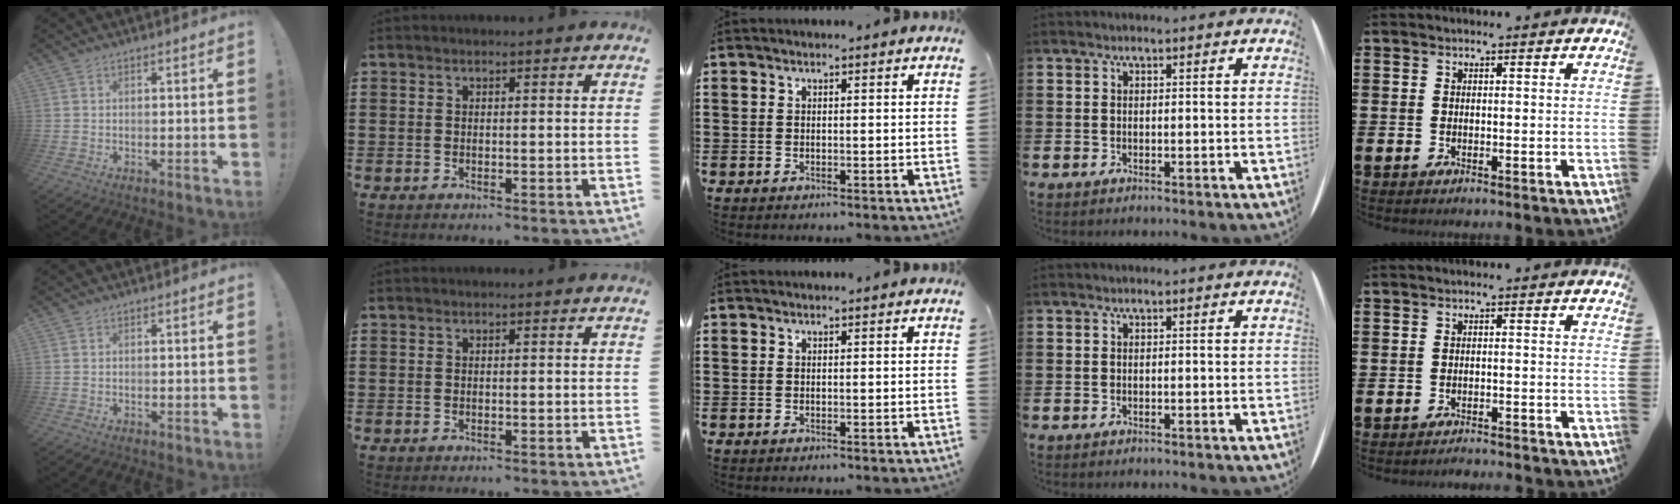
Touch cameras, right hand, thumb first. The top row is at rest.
{"little": {"total": 1.1, "force": [-1.1, -0.1, -0.1], "torque": [-0.001, 0.003, -0.023]}}